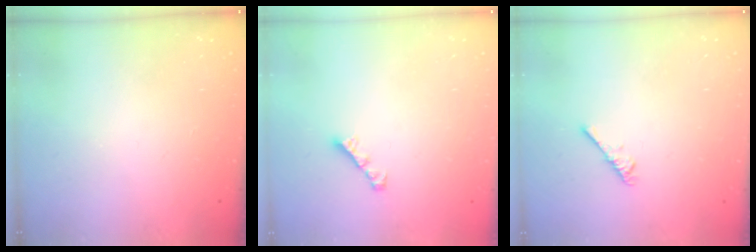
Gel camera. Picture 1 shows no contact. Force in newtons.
{"total": 2.4, "press": 2.4, "slide": 0.1}
{"total": 2.6, "press": 2.5, "slide": 0.5}